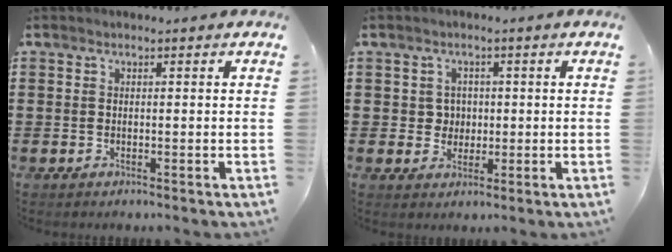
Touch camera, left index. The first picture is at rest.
{"total": 2.8, "force": [0.4, 2.6, 0.9], "torque": [-0.029, 0.008, 0.004]}